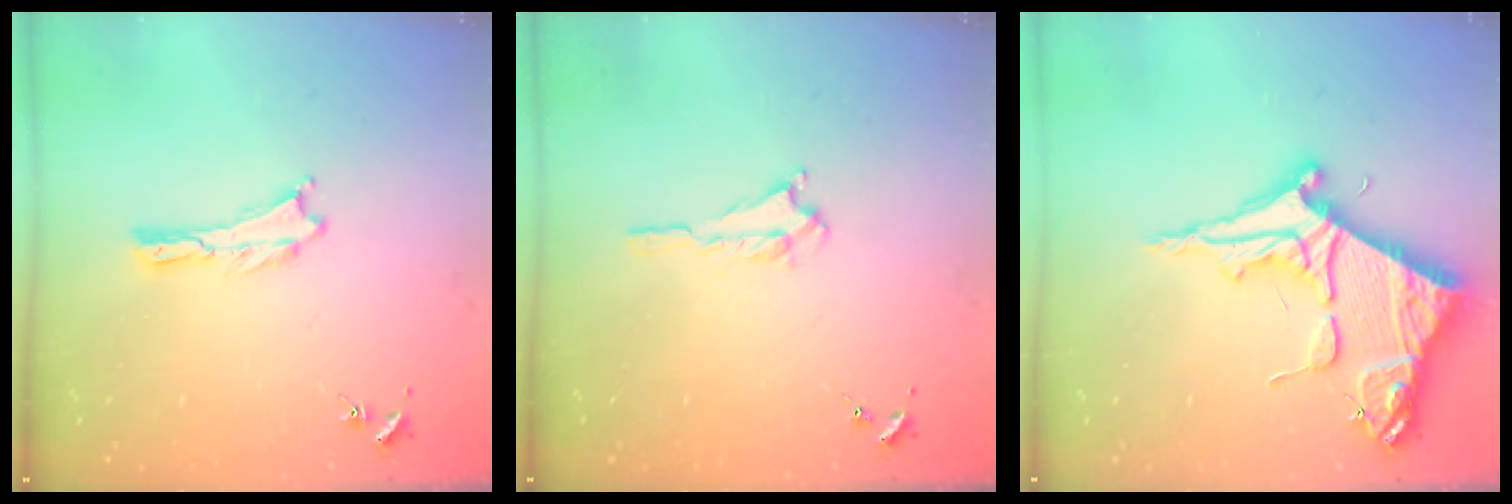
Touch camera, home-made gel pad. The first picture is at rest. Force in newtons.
{"total": 0.7, "press": 0.7, "slide": 0.2}
{"total": 10.2, "press": 10.2, "slide": 1.1}